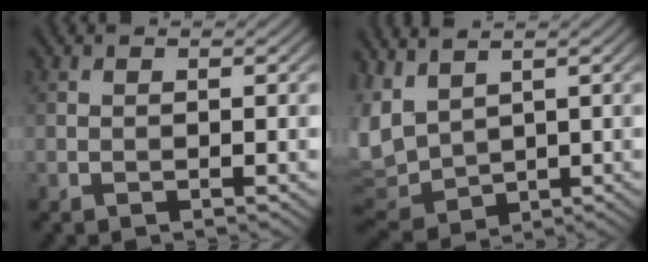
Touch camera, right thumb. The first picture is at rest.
{"total": 6.3, "force": [2.2, 3.7, 4.6], "torque": [-0.146, 0.000, 0.043]}